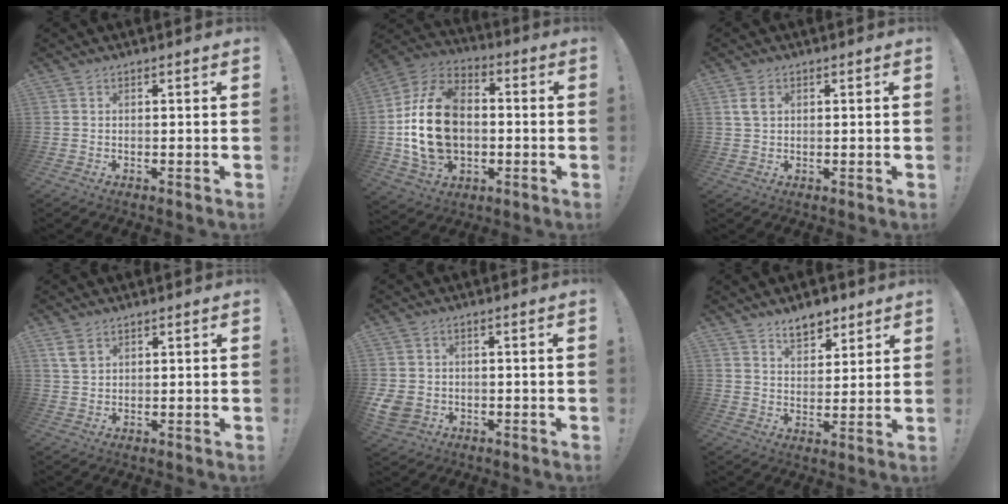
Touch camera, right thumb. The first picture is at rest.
{"total": 19.0, "force": [-0.7, 14.0, 12.9], "torque": [-0.233, 0.024, -0.006]}
{"total": 3.3, "force": [1.4, 2.0, 2.1], "torque": [-0.036, 0.002, 0.026]}
{"total": 3.9, "force": [2.2, 2.2, 2.3], "torque": [-0.039, -0.006, 0.043]}
{"total": 4.6, "force": [-0.8, 4.0, 2.2], "torque": [-0.056, -0.005, -0.015]}
{"total": 8.0, "force": [5.8, 4.5, 3.2], "torque": [-0.042, -0.029, 0.107]}